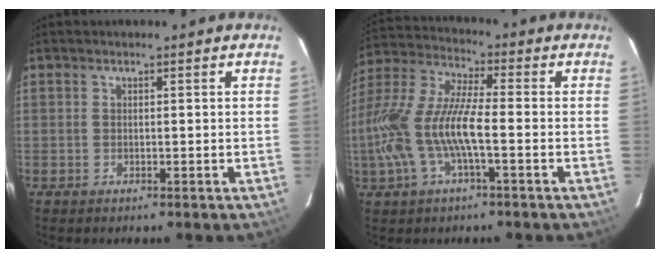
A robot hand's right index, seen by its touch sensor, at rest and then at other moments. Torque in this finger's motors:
{"motor_torque": [1.61, -0.53, 0.94, 0.21]}